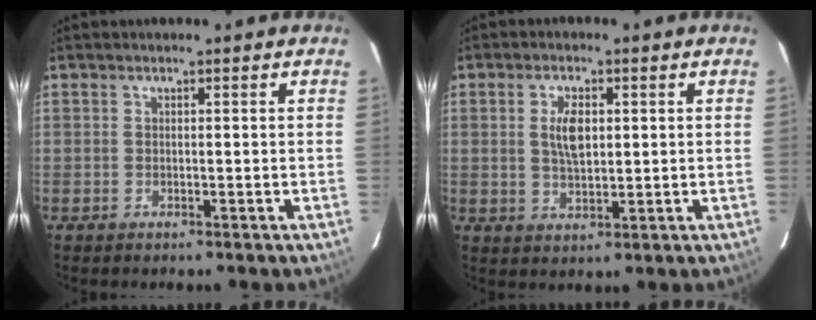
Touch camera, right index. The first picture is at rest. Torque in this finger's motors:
{"motor_torque": [0.18, 0.14, 0.16, 0.06]}